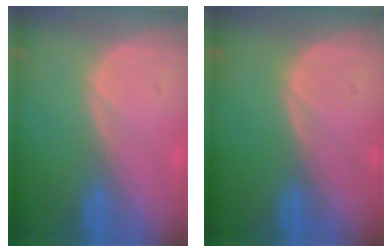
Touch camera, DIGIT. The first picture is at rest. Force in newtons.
{"total": 0.0}